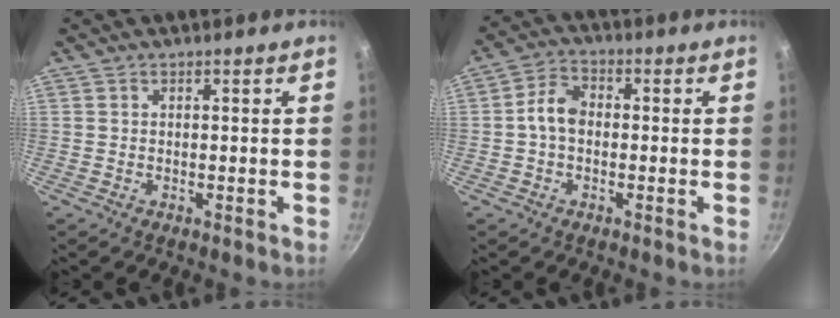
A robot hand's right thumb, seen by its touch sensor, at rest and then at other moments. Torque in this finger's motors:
{"motor_torque": [0.64, 1.42, 0.76, -0.36, 0.04]}